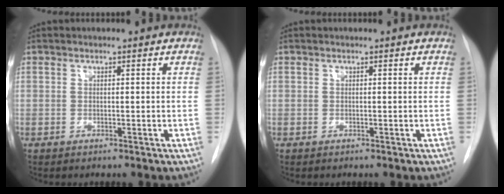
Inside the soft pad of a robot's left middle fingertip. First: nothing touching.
{"total": 0.0}